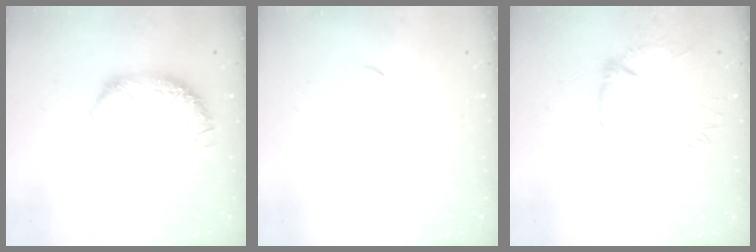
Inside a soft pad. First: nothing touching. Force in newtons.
{"total": 5.2, "press": 5.1, "slide": 1.0}
{"total": 1.3, "press": 1.1, "slide": 0.7}